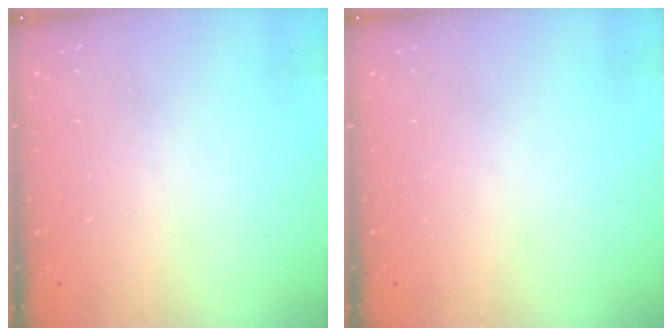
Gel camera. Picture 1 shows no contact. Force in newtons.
{"total": 0.0}